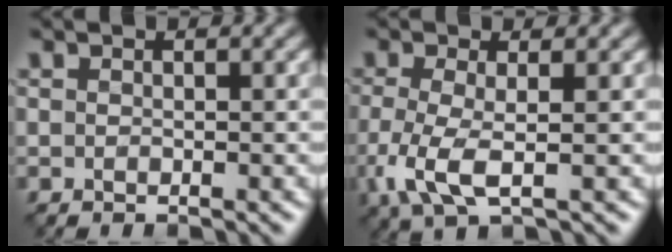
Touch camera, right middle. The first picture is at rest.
{"total": 4.1, "force": [-1.0, 1.4, 3.7], "torque": [-0.097, -0.005, -0.023]}